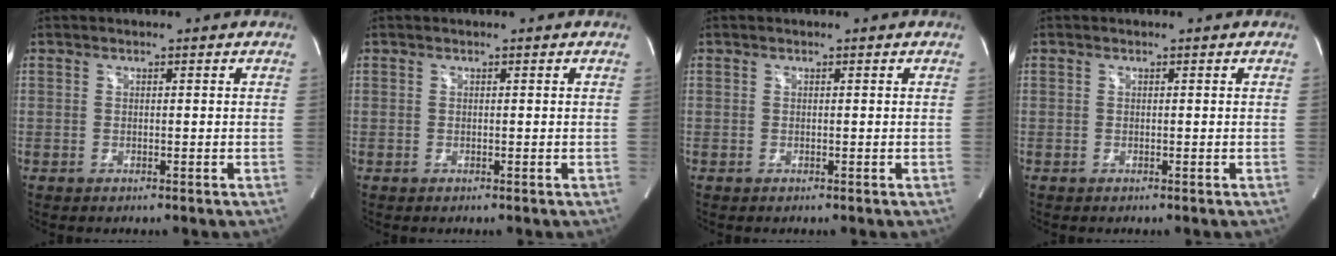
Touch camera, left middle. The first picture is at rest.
{"total": 0.0}
{"total": 0.0}
{"total": 0.0}